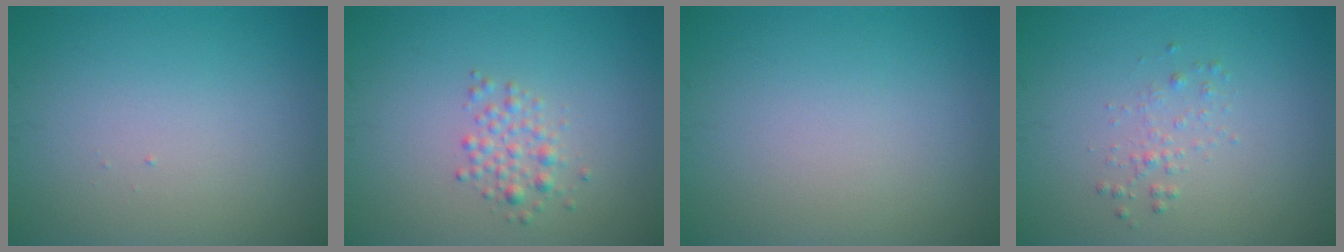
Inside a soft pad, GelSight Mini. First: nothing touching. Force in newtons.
{"total": 1.9, "press": 1.9, "slide": 0.1}
{"total": 0.0}
{"total": 1.1, "press": 1.1, "slide": 0.0}